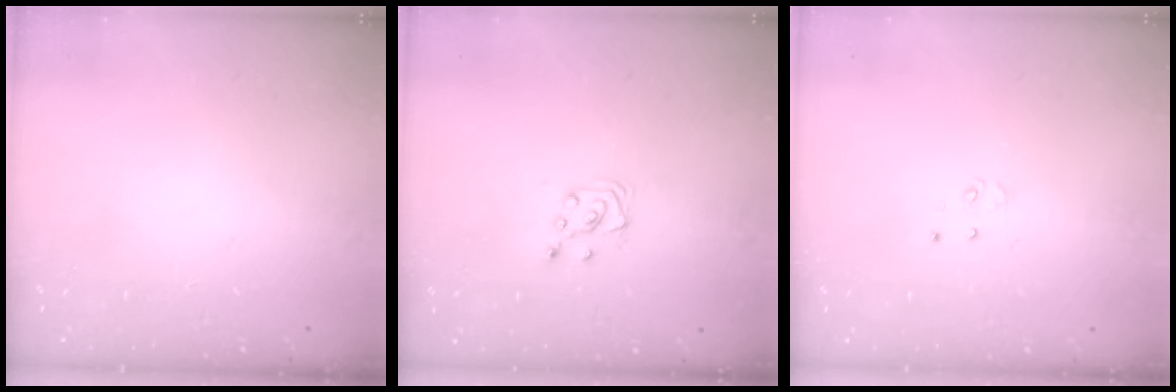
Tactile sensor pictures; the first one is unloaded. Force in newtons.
{"total": 4.3, "press": 4.3, "slide": 0.3}
{"total": 3.1, "press": 3.1, "slide": 0.6}